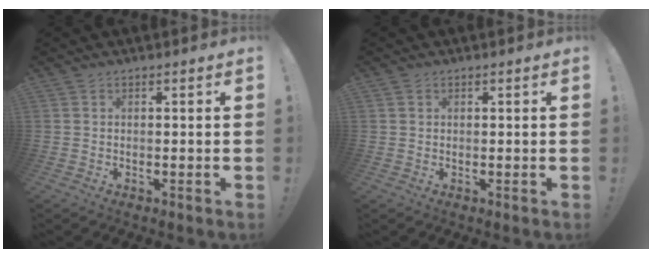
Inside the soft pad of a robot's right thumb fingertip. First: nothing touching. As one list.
[{"total": 0.8, "force": [0.3, 0.7, 0.0], "torque": [0.005, -0.001, 0.006]}]